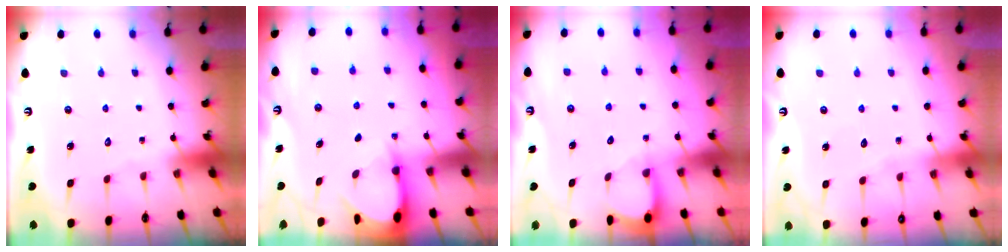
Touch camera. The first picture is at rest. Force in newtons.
{"total": 2.9, "press": 2.9, "slide": 0.4}
{"total": 2.4, "press": 2.4, "slide": 0.3}
{"total": 5.4, "press": 5.4, "slide": 0.8}